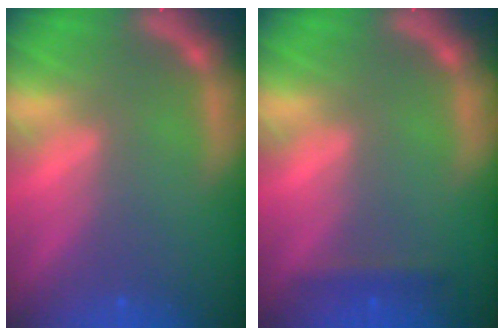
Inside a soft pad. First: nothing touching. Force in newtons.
{"total": 1.4}